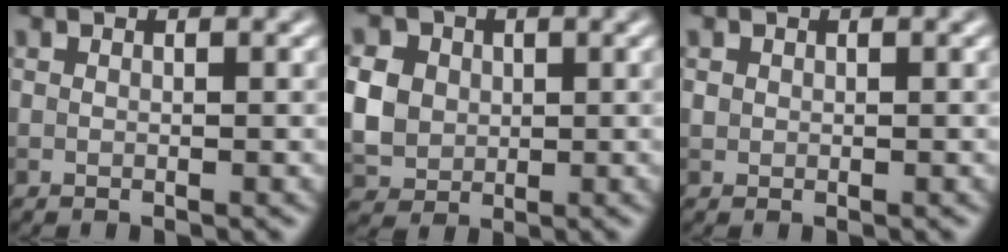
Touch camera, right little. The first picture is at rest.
{"total": 5.3, "force": [0.6, 4.6, 2.6], "torque": [-0.070, 0.010, 0.013]}
{"total": 0.5, "force": [0.1, 0.5, 0.1], "torque": [0.002, -0.003, 0.003]}